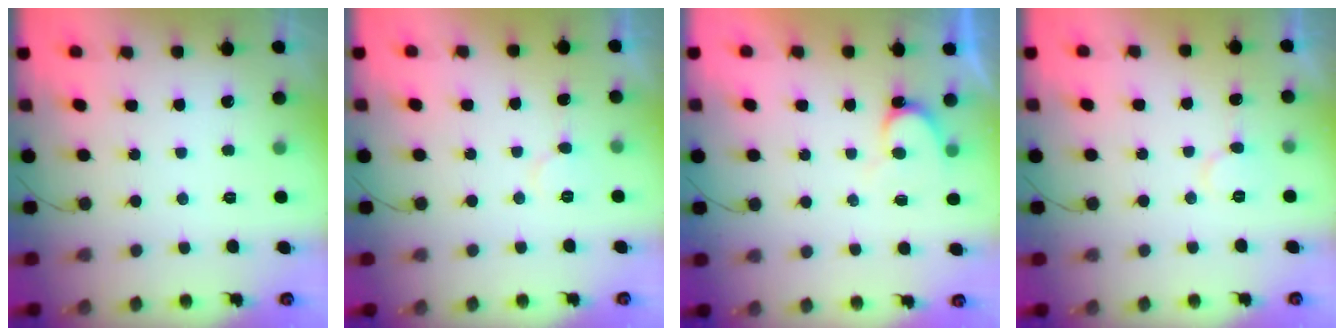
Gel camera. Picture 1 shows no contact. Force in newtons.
{"total": 4.4, "press": 4.4, "slide": 0.4}
{"total": 5.8, "press": 5.8, "slide": 0.4}
{"total": 7.3, "press": 7.2, "slide": 0.4}